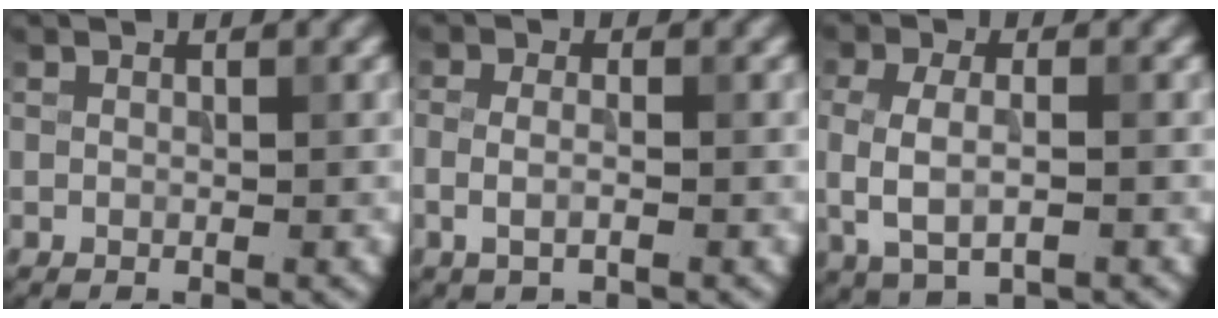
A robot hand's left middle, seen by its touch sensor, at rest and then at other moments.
{"total": 1.7, "force": [-0.5, 0.7, 1.5], "torque": [-0.034, -0.004, -0.014]}
{"total": 3.7, "force": [-0.4, 1.9, 3.2], "torque": [-0.076, -0.007, -0.008]}